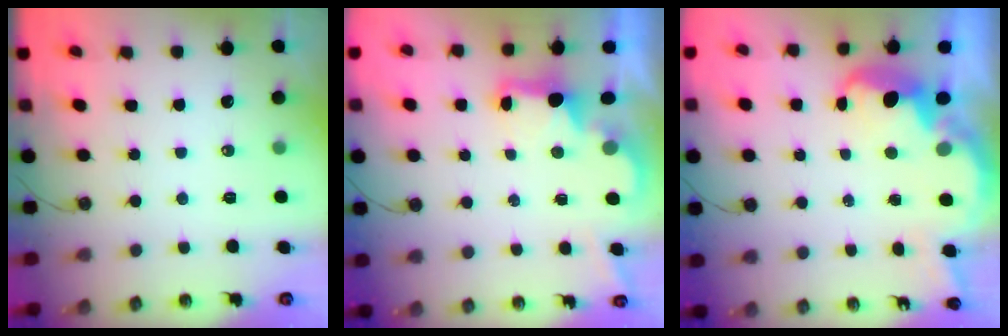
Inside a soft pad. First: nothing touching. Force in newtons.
{"total": 2.5, "press": 2.3, "slide": 0.8}
{"total": 6.6, "press": 6.6, "slide": 0.5}